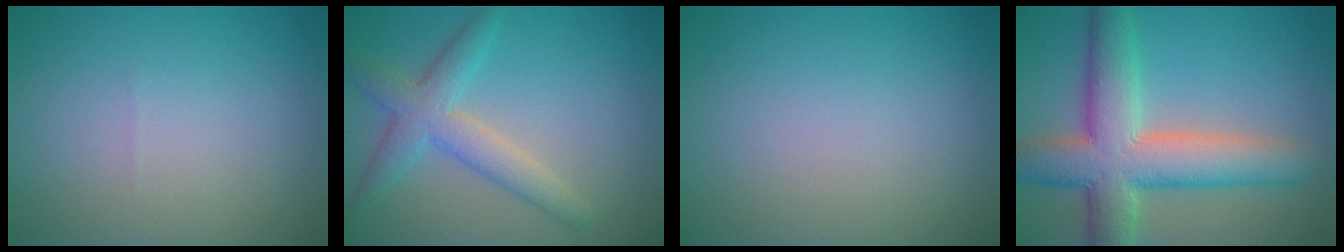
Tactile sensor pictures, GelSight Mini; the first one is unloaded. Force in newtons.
{"total": 4.2, "press": 4.2, "slide": 0.2}
{"total": 0.0}
{"total": 9.3, "press": 9.3, "slide": 0.7}